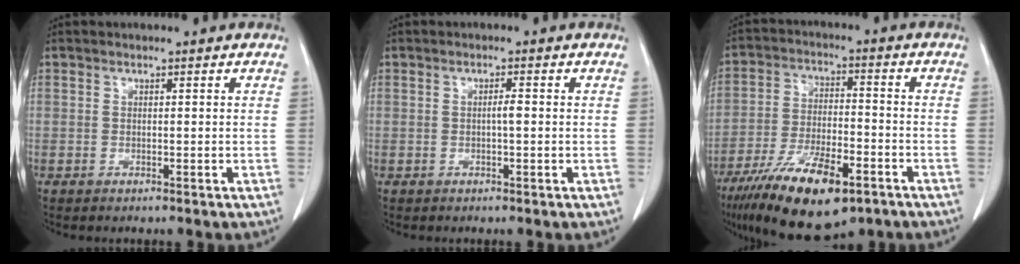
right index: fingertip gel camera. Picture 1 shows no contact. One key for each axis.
{"total": 1.2, "fx": -0.1, "fy": 0.1, "fz": 1.2, "tx": -0.022, "ty": 0.002, "tz": -0.002}
{"total": 15.9, "fx": -9.9, "fy": 4.8, "fz": 11.4, "tx": -0.215, "ty": -0.023, "tz": -0.167}